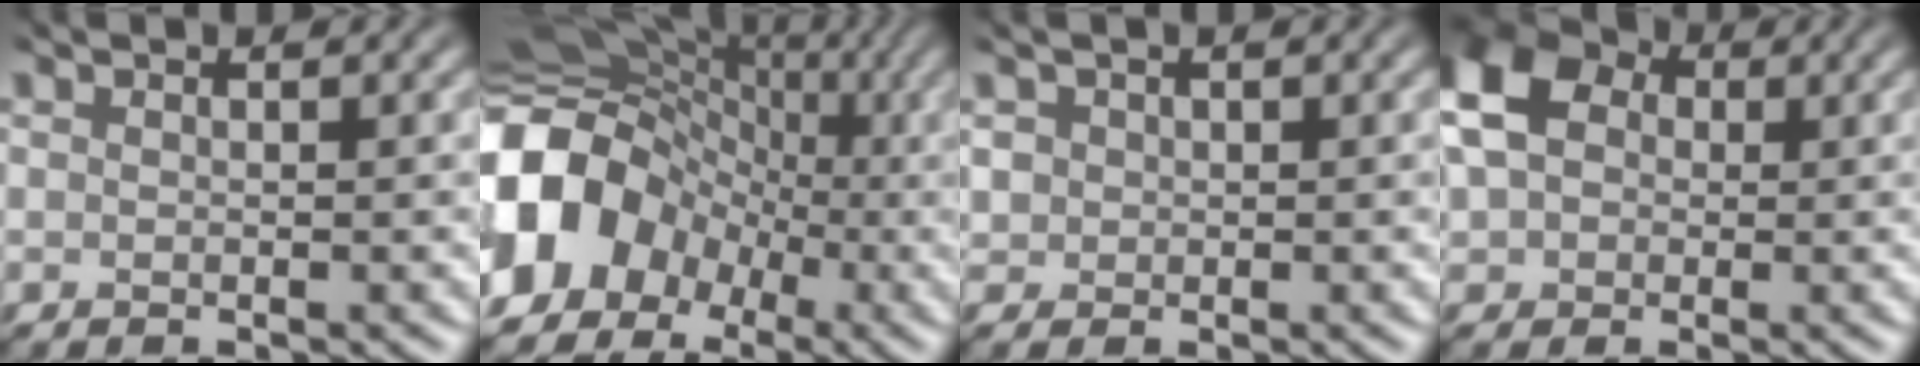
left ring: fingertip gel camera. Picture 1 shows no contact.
{"total": 13.4, "force": [-4.4, 11.2, 5.9], "torque": [-0.141, -0.002, -0.099]}
{"total": 0.8, "force": [0.3, 0.7, -0.2], "torque": [-0.009, 0.004, 0.019]}
{"total": 8.0, "force": [1.7, 6.2, 4.8], "torque": [-0.124, 0.021, 0.035]}